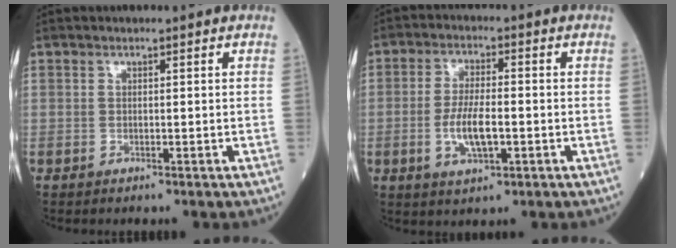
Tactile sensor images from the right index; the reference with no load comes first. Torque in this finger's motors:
{"motor_torque": [0.10, -0.08, 0.06, 0.08]}